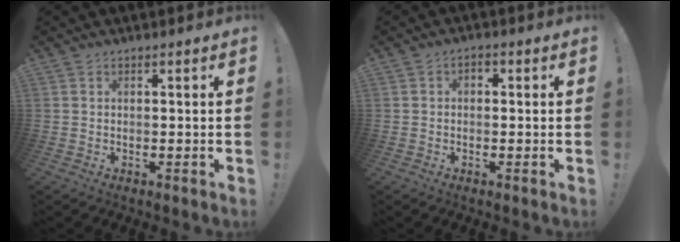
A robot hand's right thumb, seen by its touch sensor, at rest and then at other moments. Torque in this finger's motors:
{"motor_torque": [0.22, 0.13, 0.34, -0.03, -0.02]}